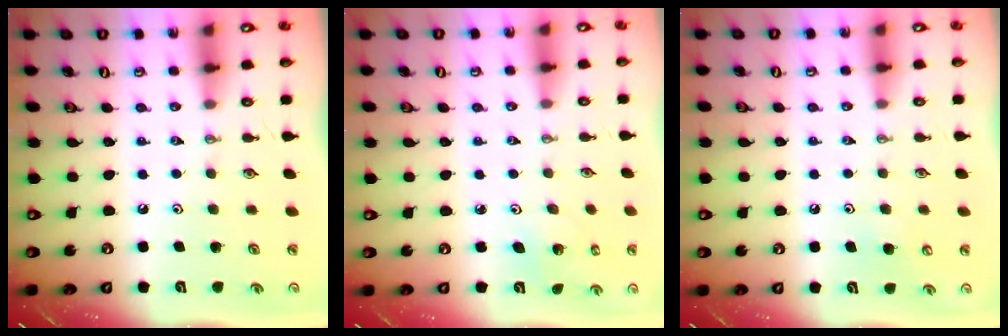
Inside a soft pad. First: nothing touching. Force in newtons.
{"total": 3.2, "press": 3.2, "slide": 0.3}
{"total": 4.5, "press": 4.5, "slide": 0.9}